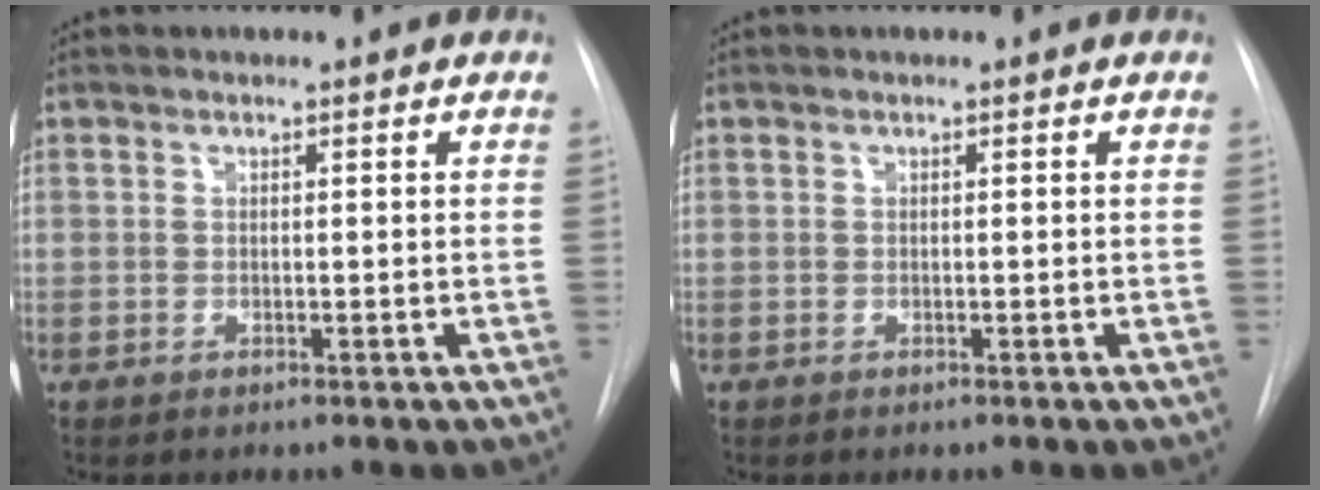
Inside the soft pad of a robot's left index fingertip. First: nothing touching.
{"total": 0.0}